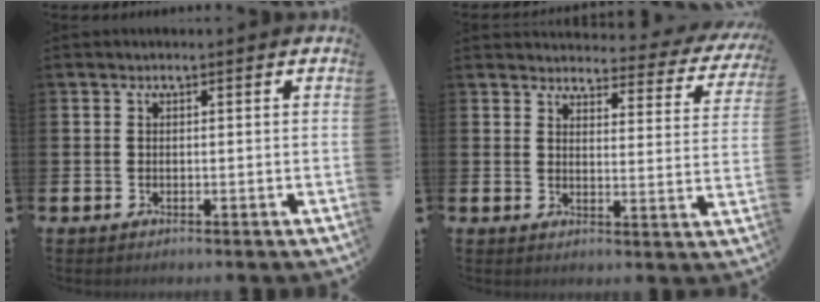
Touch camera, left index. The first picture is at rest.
{"total": 2.8, "force": [2.6, 1.0, 0.5], "torque": [-0.012, -0.030, 0.035]}